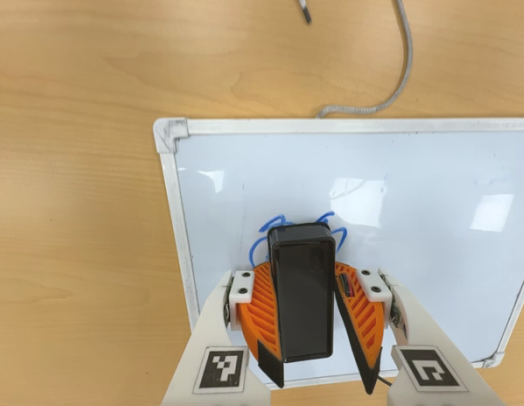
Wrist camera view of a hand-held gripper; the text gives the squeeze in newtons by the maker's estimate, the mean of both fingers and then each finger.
{"total": 14.8, "left": 17.4, "right": 12.1}